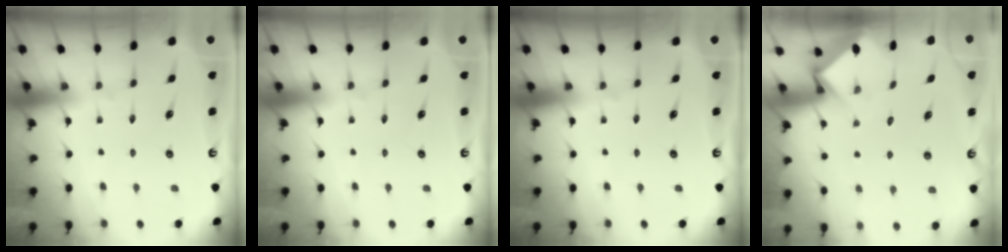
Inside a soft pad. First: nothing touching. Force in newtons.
{"total": 0.0}
{"total": 0.0}
{"total": 3.4, "press": 3.4, "slide": 0.3}